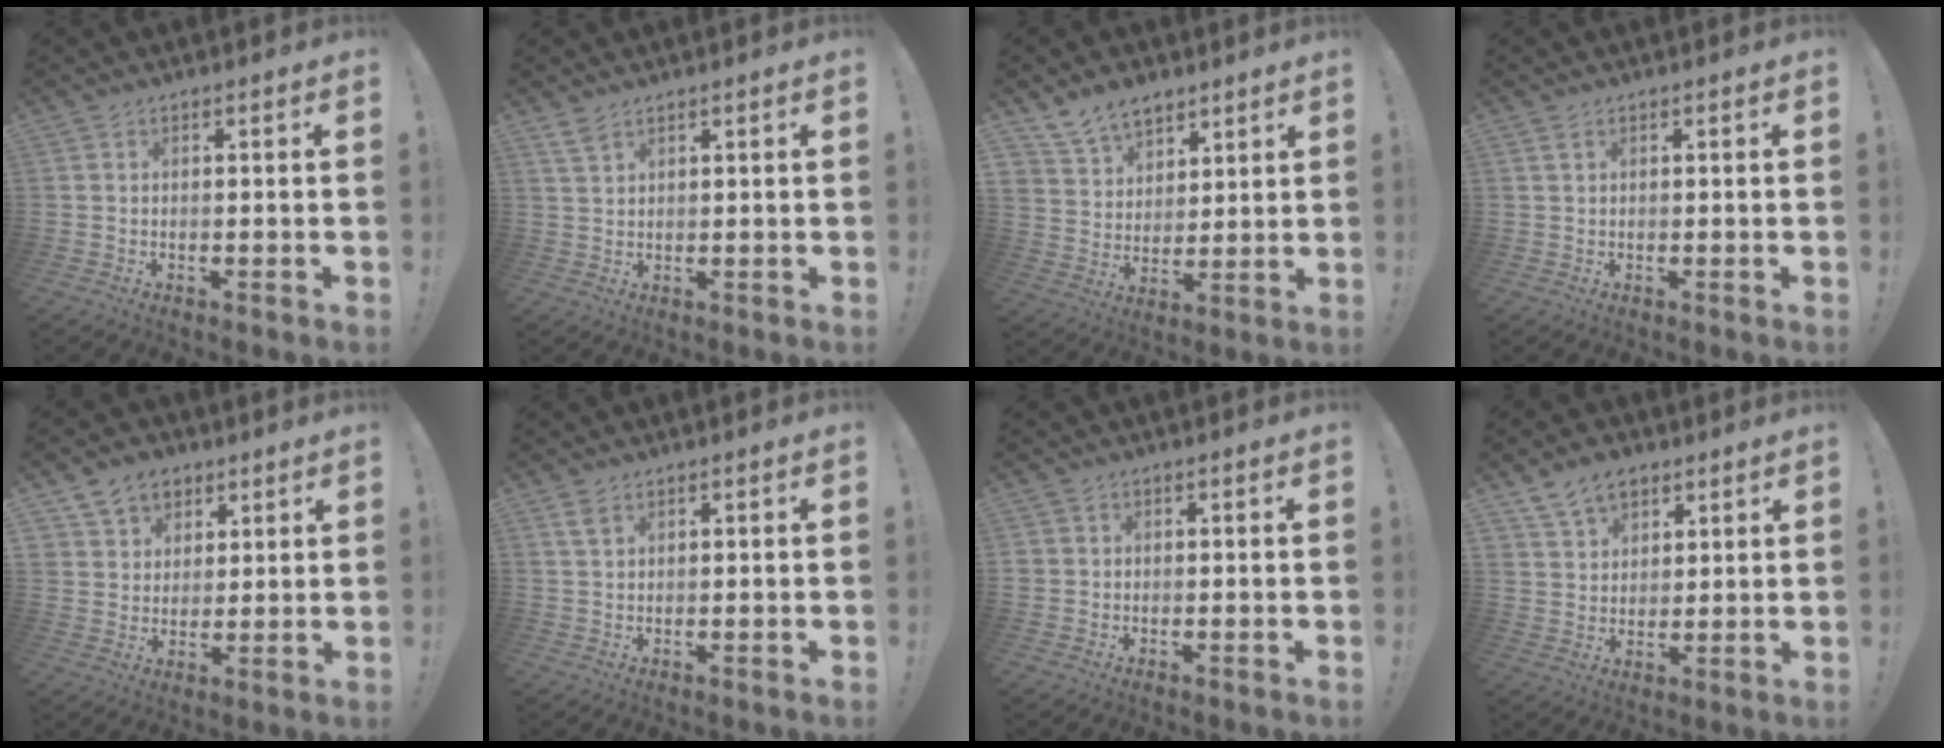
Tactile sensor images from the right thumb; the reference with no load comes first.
{"total": 3.3, "force": [2.5, 1.4, 1.6], "torque": [-0.023, -0.015, 0.047]}
{"total": 9.9, "force": [7.6, 6.0, 2.2], "torque": [-0.044, -0.053, 0.151]}
{"total": 1.2, "force": [0.7, 0.5, 0.9], "torque": [-0.015, 0.001, 0.011]}
{"total": 8.4, "force": [4.7, 6.8, 1.6], "torque": [-0.028, -0.030, 0.094]}
{"total": 3.0, "force": [1.7, 1.5, 1.9], "torque": [-0.028, -0.005, 0.031]}
{"total": 1.4, "force": [0.2, 1.3, 0.1], "torque": [0.006, -0.001, 0.003]}
{"total": 8.7, "force": [5.9, 5.7, 3.0], "torque": [-0.050, -0.029, 0.114]}